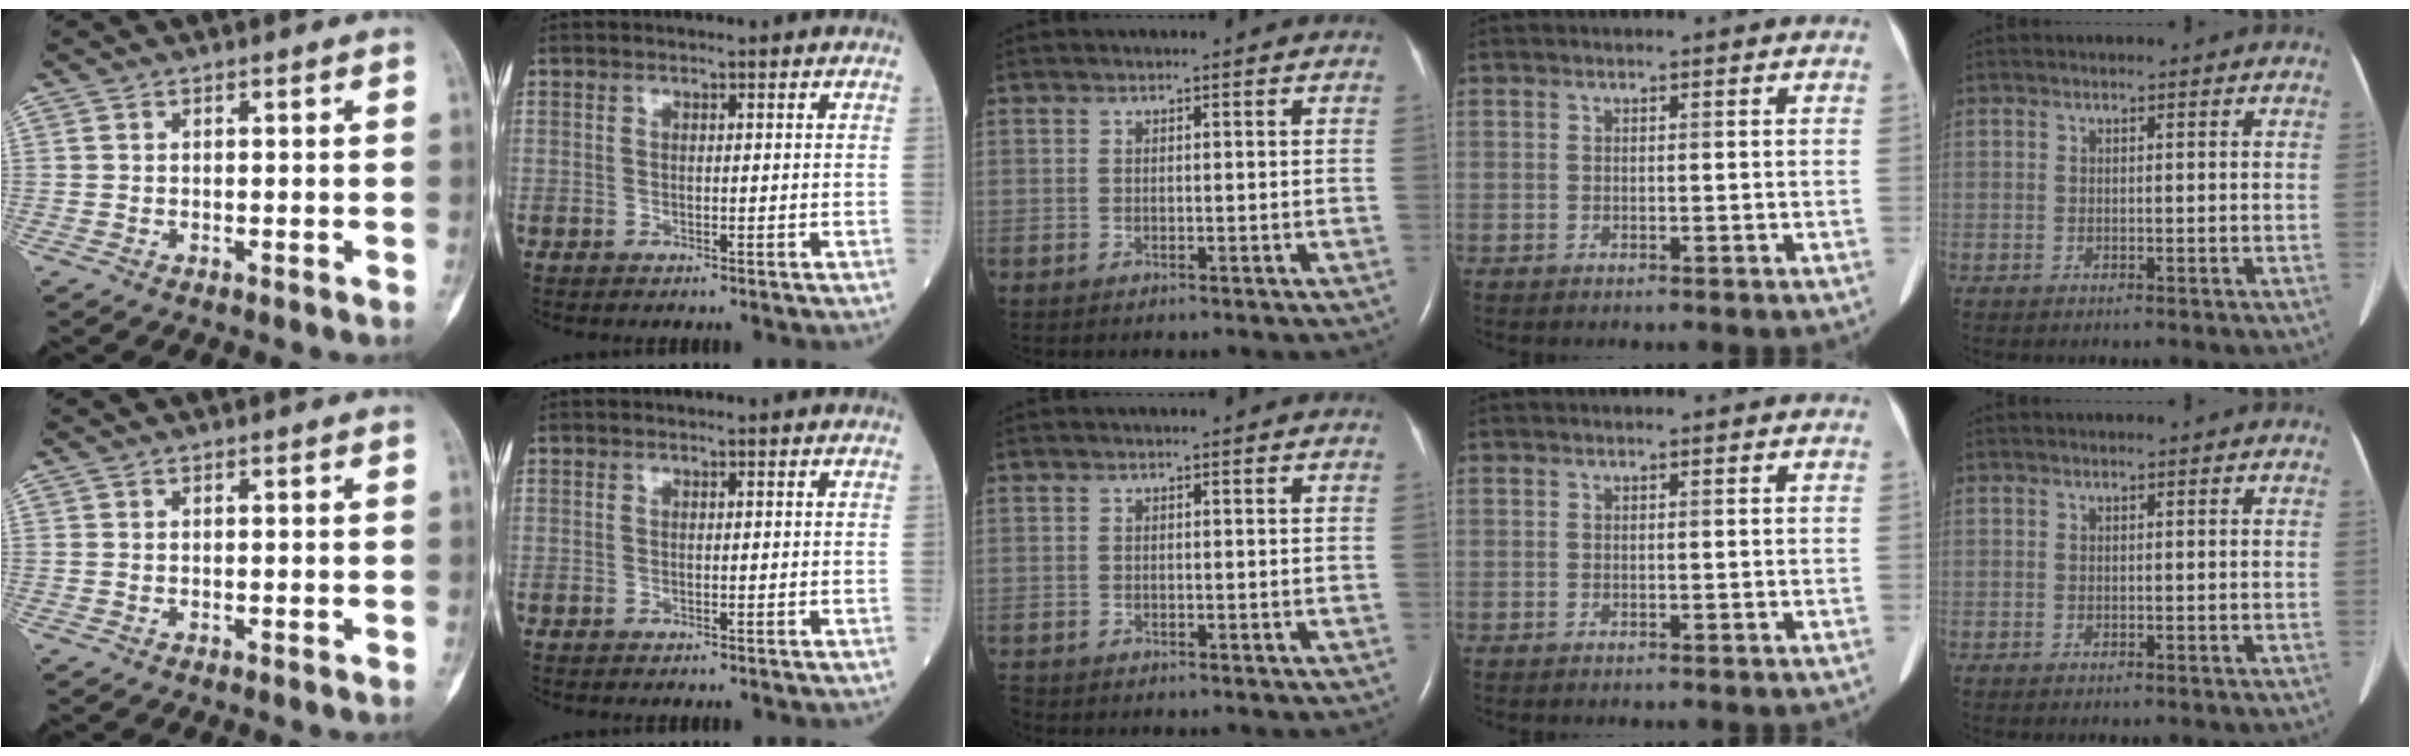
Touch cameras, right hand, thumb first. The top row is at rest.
{"middle": {"total": 1.1, "force": [-1.0, 0.4, 0.2], "torque": [-0.006, -0.003, -0.016]}}